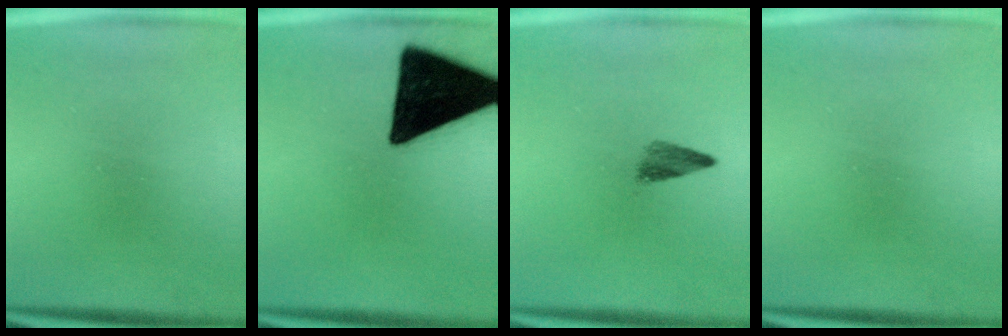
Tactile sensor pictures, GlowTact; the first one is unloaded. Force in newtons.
{"total": 19.8}
{"total": 2.4}
{"total": 0.0}